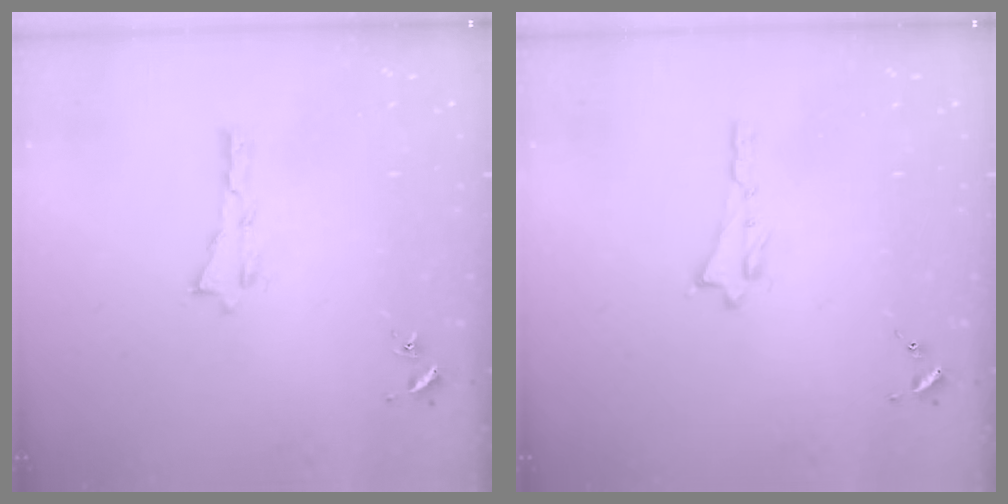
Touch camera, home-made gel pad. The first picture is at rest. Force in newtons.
{"total": 0.0}